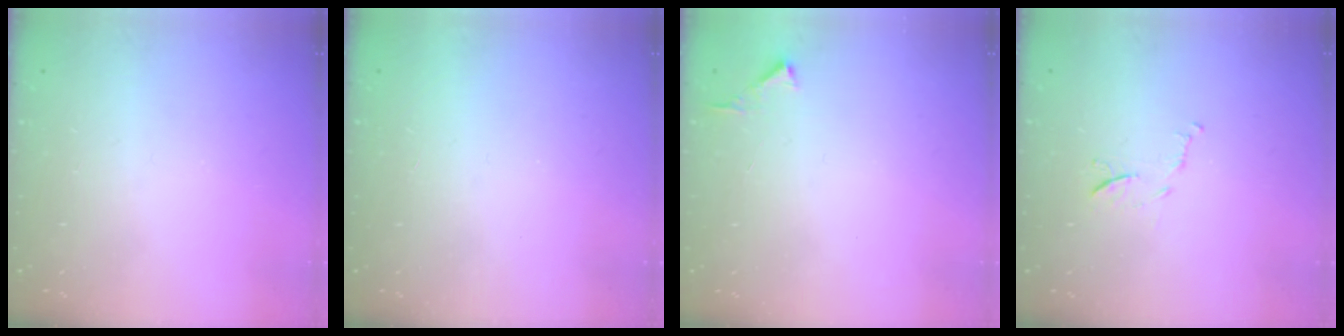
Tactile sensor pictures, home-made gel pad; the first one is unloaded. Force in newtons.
{"total": 1.6, "press": 1.6, "slide": 0.1}
{"total": 2.8, "press": 2.8, "slide": 0.3}
{"total": 6.0, "press": 6.0, "slide": 0.6}